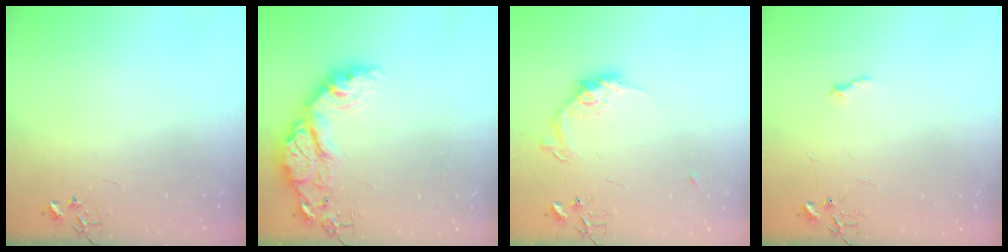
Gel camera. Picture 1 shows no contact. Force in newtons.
{"total": 19.9, "press": 19.9, "slide": 1.4}
{"total": 10.9, "press": 10.9, "slide": 0.5}
{"total": 4.7, "press": 4.7, "slide": 0.7}